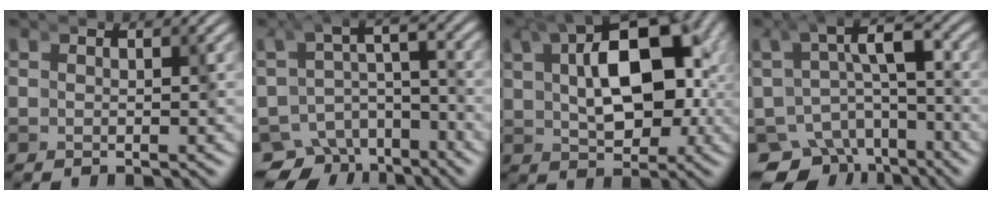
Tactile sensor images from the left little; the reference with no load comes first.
{"total": 7.7, "force": [-5.4, 4.6, 2.9], "torque": [-0.034, -0.034, -0.088]}
{"total": 8.4, "force": [1.5, 4.4, 7.0], "torque": [-0.115, -0.010, 0.025]}
{"total": 8.1, "force": [-4.8, 5.3, 3.8], "torque": [-0.065, -0.042, -0.072]}